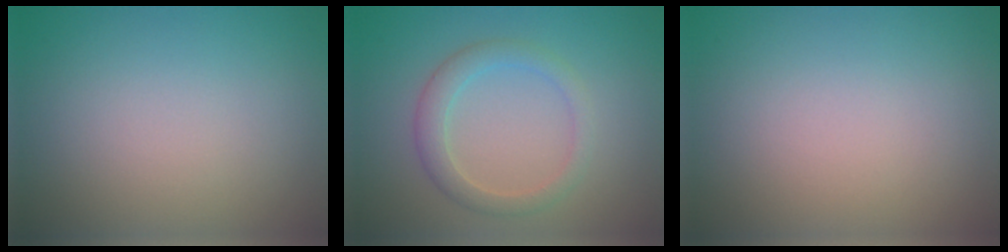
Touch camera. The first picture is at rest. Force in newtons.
{"total": 2.7, "press": 2.7, "slide": 0.1}
{"total": 0.0}